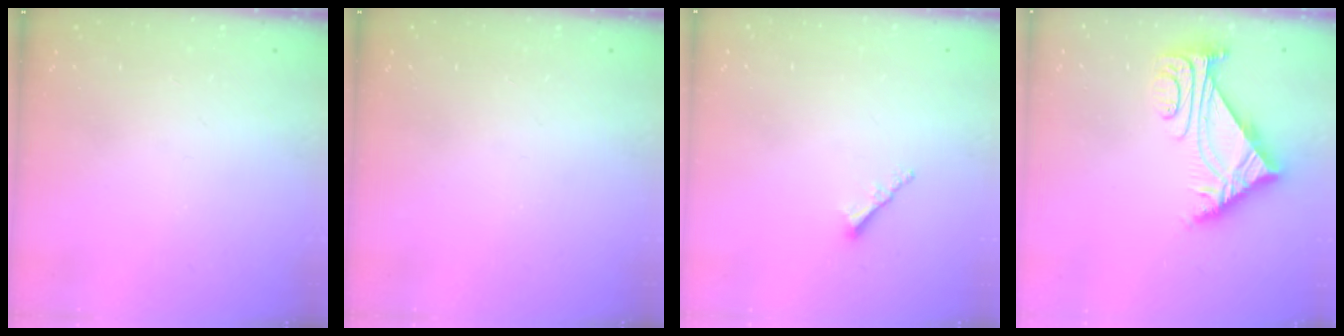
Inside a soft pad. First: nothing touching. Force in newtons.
{"total": 0.0}
{"total": 1.9, "press": 1.9, "slide": 0.5}
{"total": 6.5, "press": 6.4, "slide": 1.1}